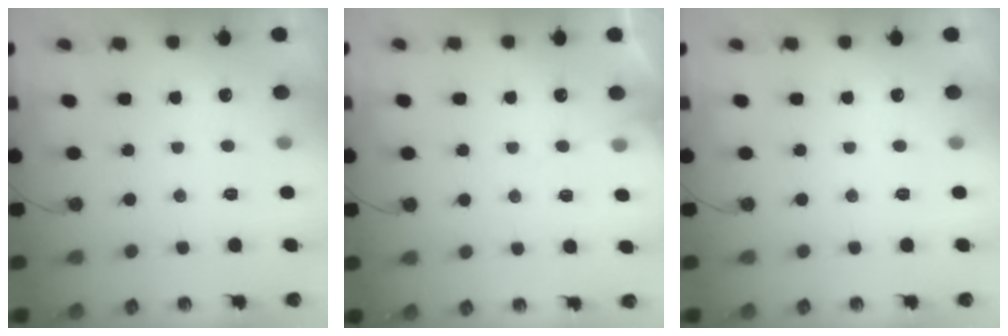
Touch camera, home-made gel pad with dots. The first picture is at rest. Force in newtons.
{"total": 5.2, "press": 5.2, "slide": 0.6}
{"total": 0.0}